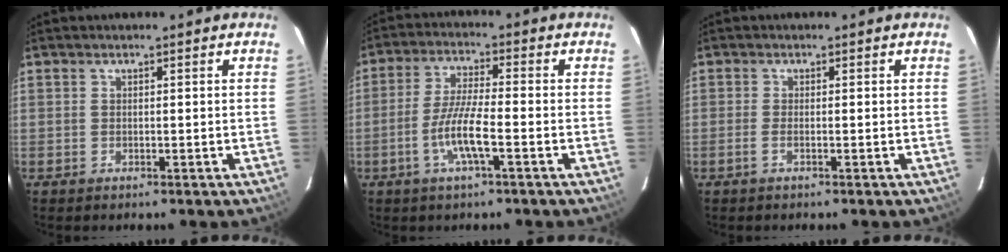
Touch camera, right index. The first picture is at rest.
{"total": 8.0, "force": [-3.1, 0.8, 7.3], "torque": [-0.150, -0.003, -0.060]}
{"total": 1.4, "force": [-0.6, 0.0, 1.2], "torque": [-0.026, -0.001, -0.014]}